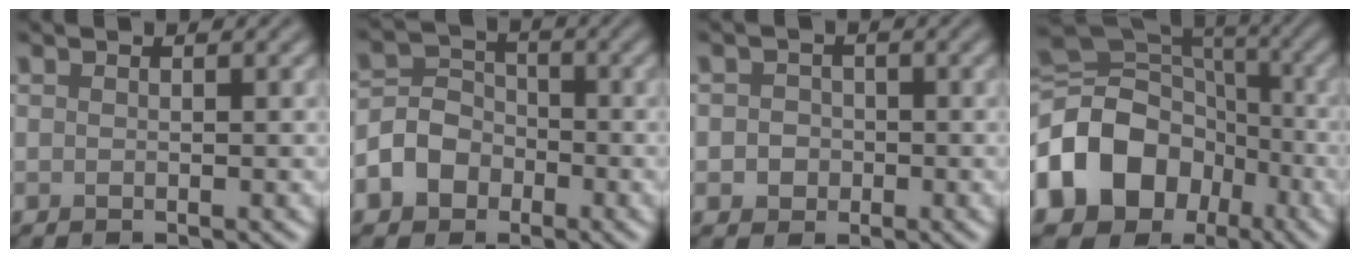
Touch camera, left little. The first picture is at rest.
{"total": 4.7, "force": [-2.1, 3.8, 1.6], "torque": [-0.015, 0.005, -0.055]}
{"total": 2.2, "force": [-0.3, 2.1, 0.8], "torque": [0.007, -0.001, -0.015]}
{"total": 15.3, "force": [-5.9, 12.2, 7.1], "torque": [-0.168, -0.005, -0.117]}